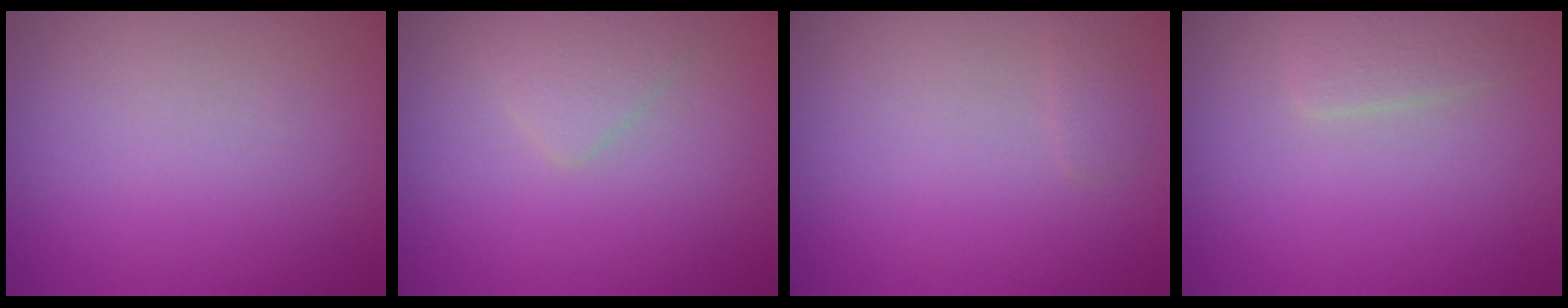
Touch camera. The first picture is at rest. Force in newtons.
{"total": 1.7, "press": 1.7, "slide": 0.0}
{"total": 0.6, "press": 0.6, "slide": 0.0}
{"total": 1.8, "press": 1.8, "slide": 0.0}